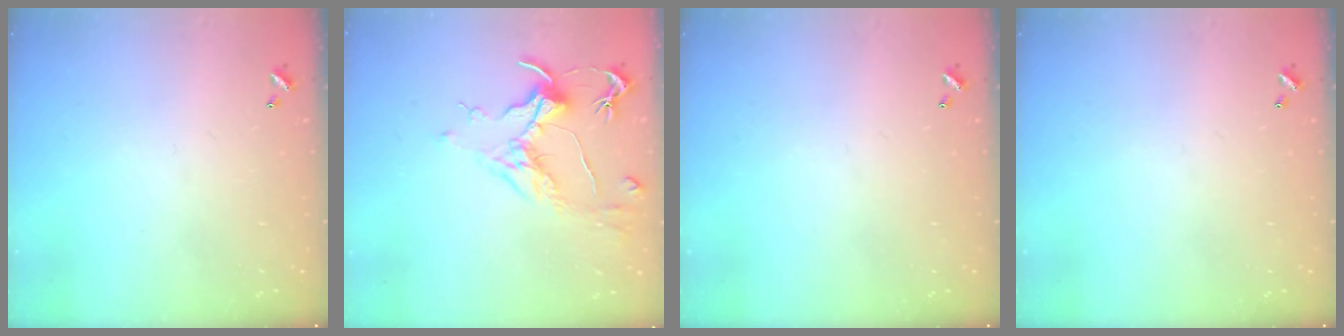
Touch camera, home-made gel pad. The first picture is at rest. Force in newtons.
{"total": 1.7, "press": 1.5, "slide": 0.9}
{"total": 0.0}
{"total": 0.0}